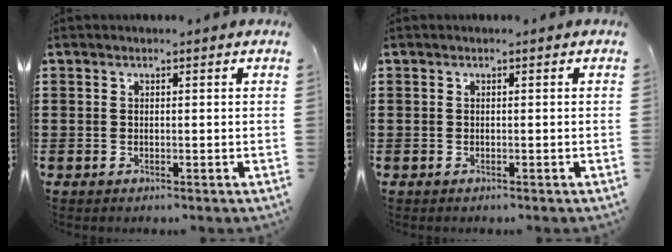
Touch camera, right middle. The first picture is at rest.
{"total": 0.0}